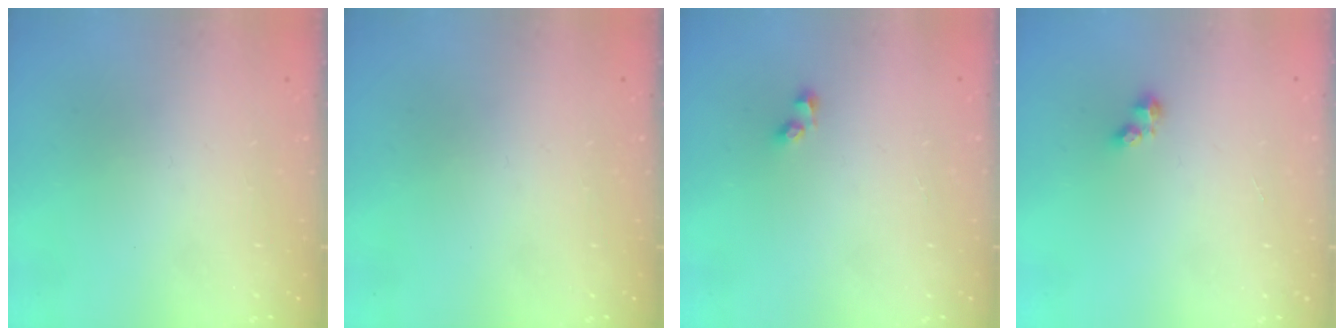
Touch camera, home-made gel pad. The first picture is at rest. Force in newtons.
{"total": 0.0}
{"total": 2.6, "press": 2.3, "slide": 1.2}
{"total": 2.5, "press": 2.5, "slide": 0.4}